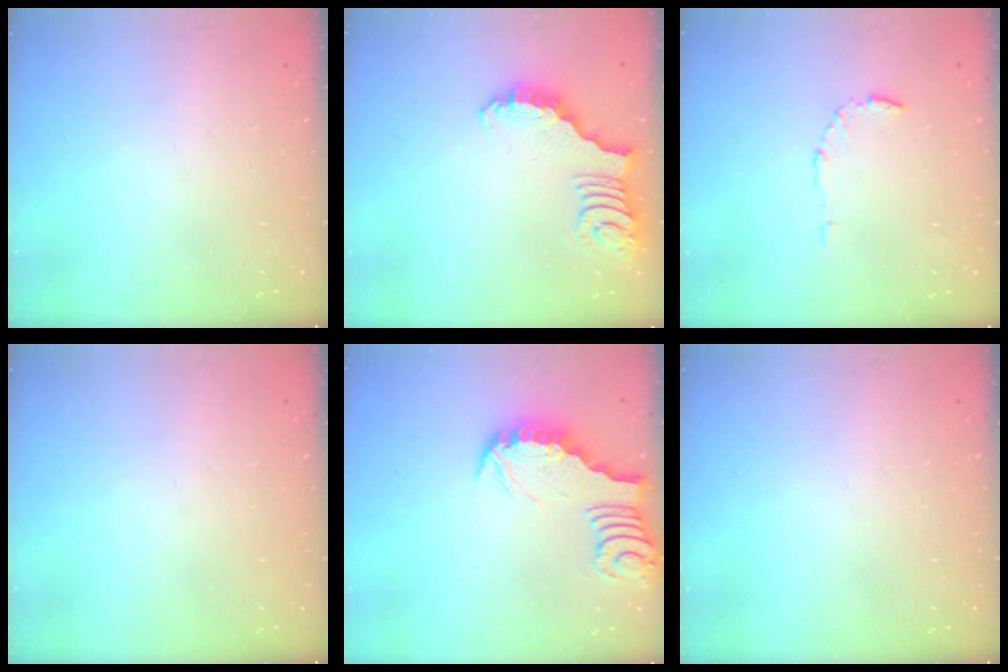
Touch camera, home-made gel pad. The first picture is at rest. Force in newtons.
{"total": 2.7, "press": 2.7, "slide": 0.5}
{"total": 7.0, "press": 7.0, "slide": 0.6}
{"total": 0.0}
{"total": 2.9, "press": 2.9, "slide": 0.3}
{"total": 0.0}